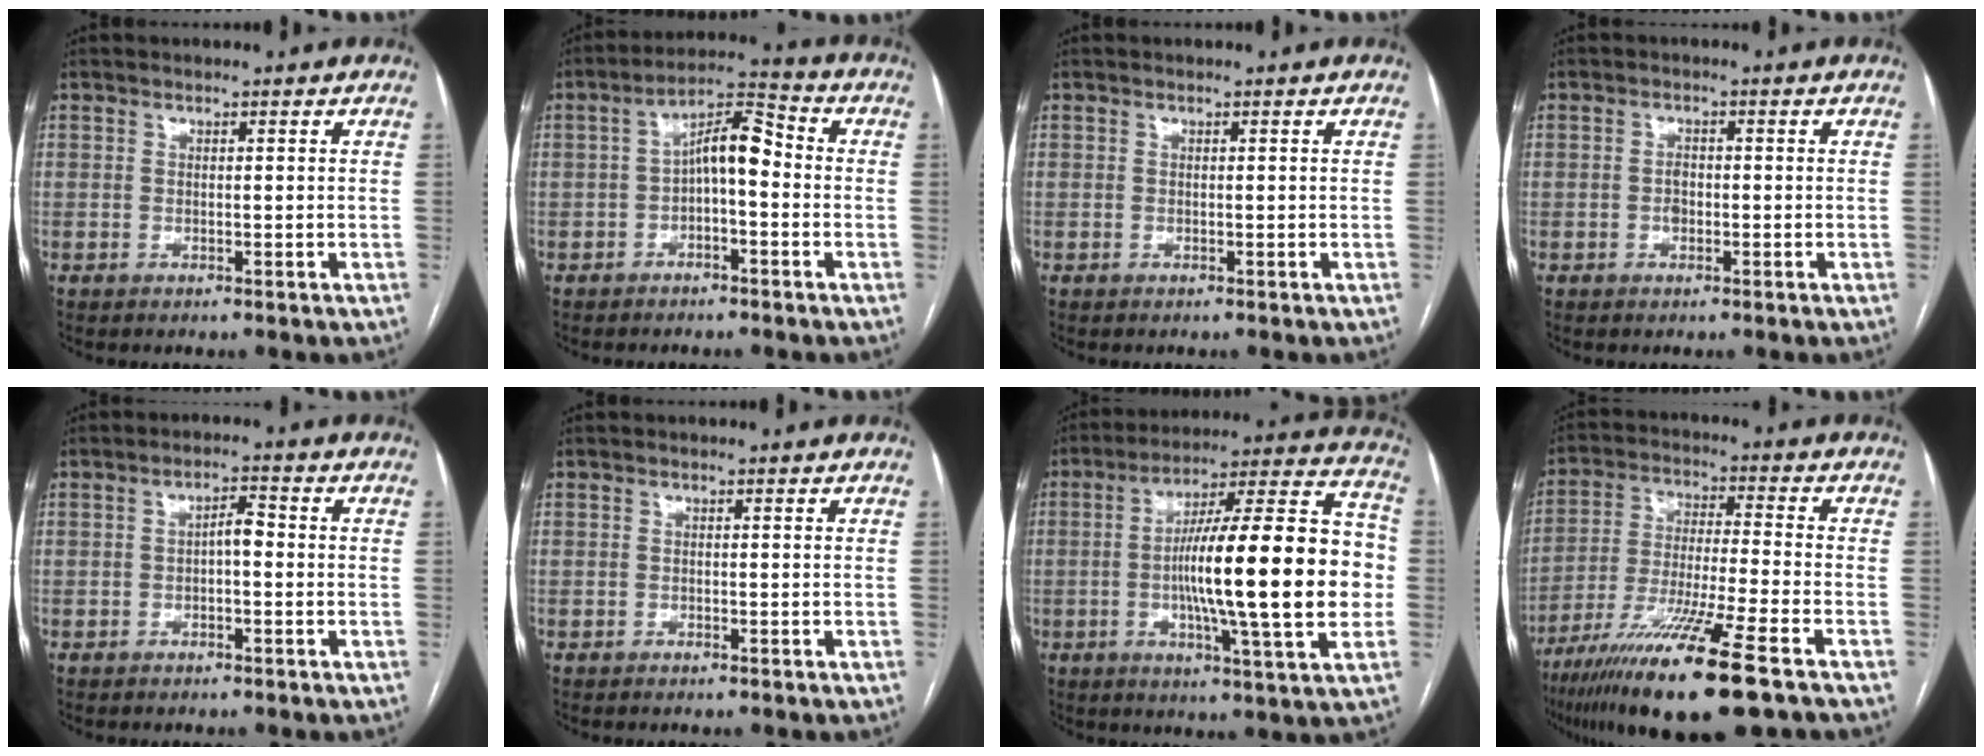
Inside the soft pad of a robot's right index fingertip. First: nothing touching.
{"total": 7.5, "force": [-0.7, 2.5, 7.0], "torque": [-0.123, 0.035, -0.014]}
{"total": 0.0}
{"total": 1.7, "force": [-0.4, 1.1, 1.2], "torque": [-0.020, 0.004, -0.006]}
{"total": 2.7, "force": [-0.4, 0.9, 2.5], "torque": [-0.040, 0.011, -0.006]}
{"total": 0.0}
{"total": 24.0, "force": [-2.2, 2.2, 23.8], "torque": [-0.328, 0.022, -0.038]}
{"total": 17.5, "force": [-11.0, -0.2, 13.6], "torque": [-0.250, -0.052, -0.196]}